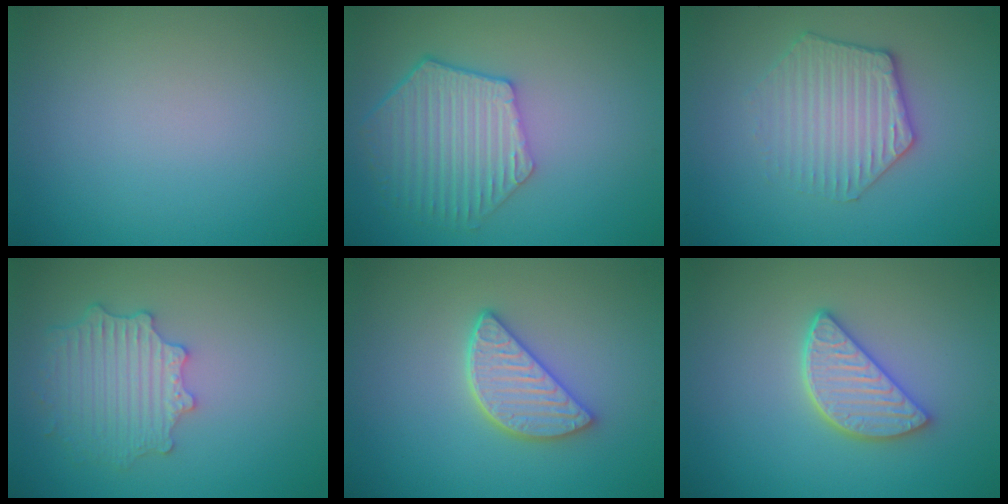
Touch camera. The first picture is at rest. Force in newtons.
{"total": 5.7, "press": 4.7, "slide": 3.3}
{"total": 3.3, "press": 3.3, "slide": 0.8}
{"total": 4.2, "press": 3.5, "slide": 2.3}
{"total": 4.2, "press": 3.4, "slide": 2.4}
{"total": 4.2, "press": 3.4, "slide": 2.4}